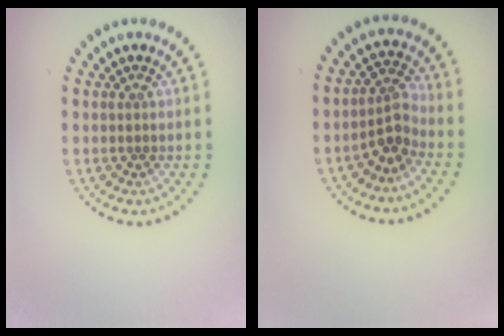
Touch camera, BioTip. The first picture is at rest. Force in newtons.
{"total": 2.6, "press": 2.0, "slide": 1.6}